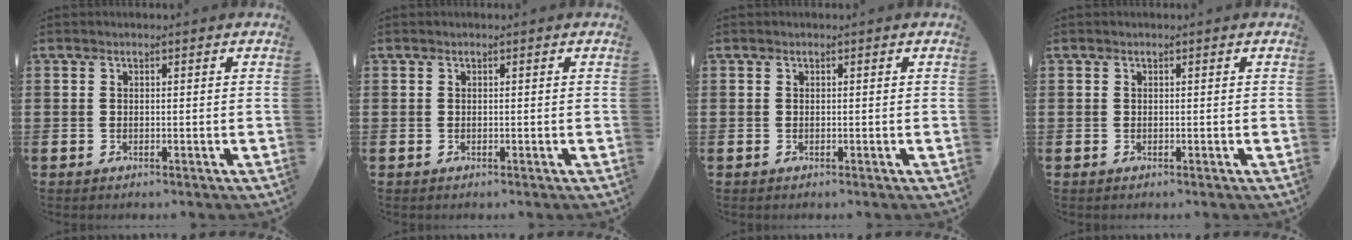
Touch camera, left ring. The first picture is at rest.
{"total": 0.0}
{"total": 0.0}
{"total": 0.0}